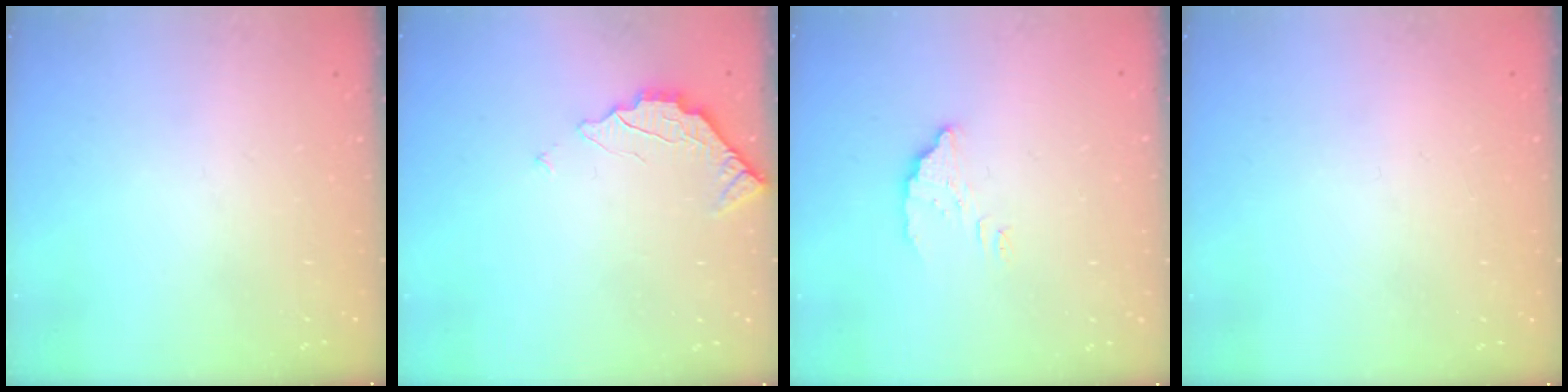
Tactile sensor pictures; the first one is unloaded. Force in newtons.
{"total": 2.4, "press": 2.4, "slide": 0.2}
{"total": 3.9, "press": 3.9, "slide": 0.3}
{"total": 2.3, "press": 2.3, "slide": 0.1}